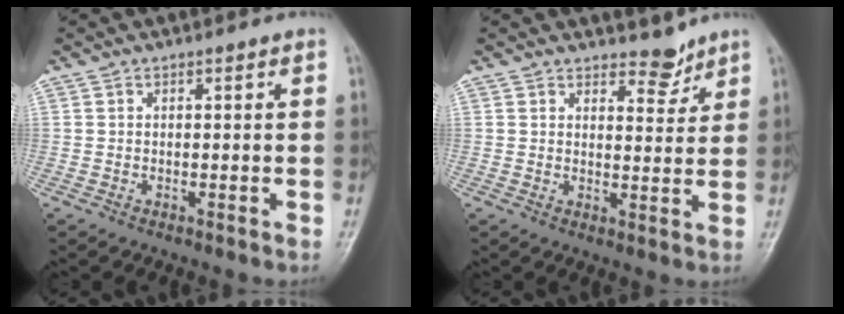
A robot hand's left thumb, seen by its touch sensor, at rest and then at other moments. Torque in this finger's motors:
{"motor_torque": [-0.26, -0.44, -0.12, 0.04, 0.05]}